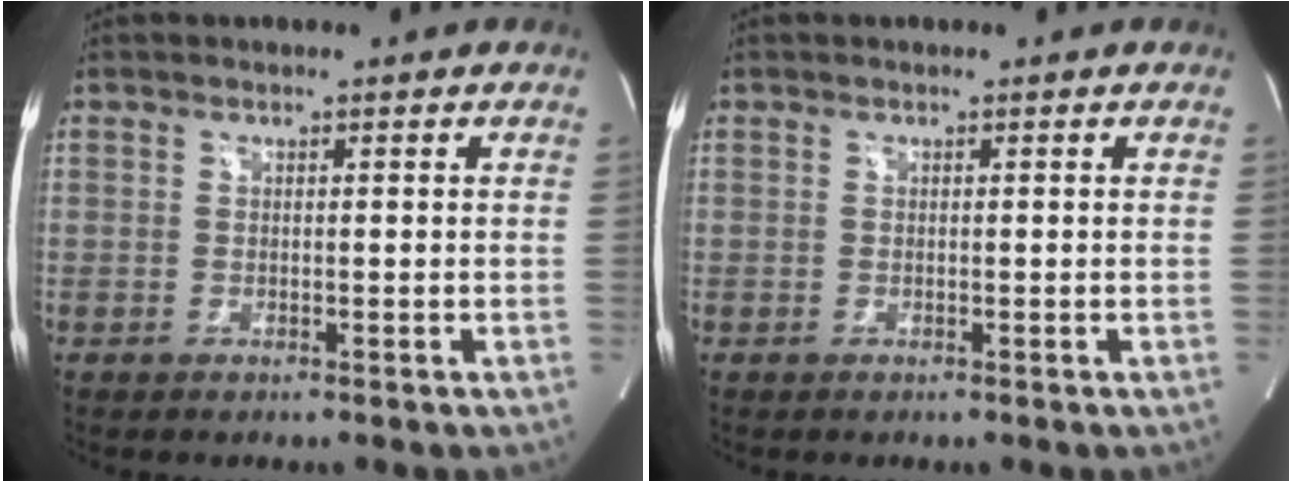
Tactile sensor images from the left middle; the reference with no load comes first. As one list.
[{"total": 0.0}]